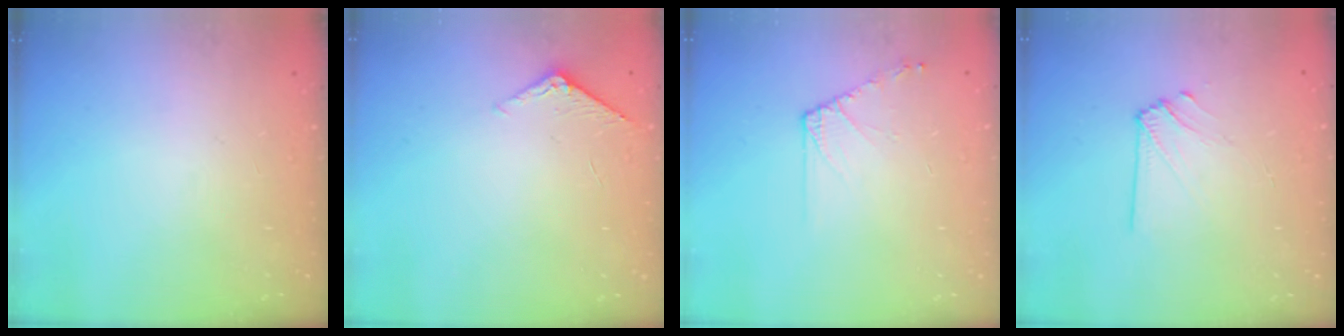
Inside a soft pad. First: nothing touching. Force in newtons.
{"total": 5.0, "press": 4.9, "slide": 0.5}
{"total": 6.5, "press": 6.4, "slide": 1.1}
{"total": 5.9, "press": 5.8, "slide": 0.9}